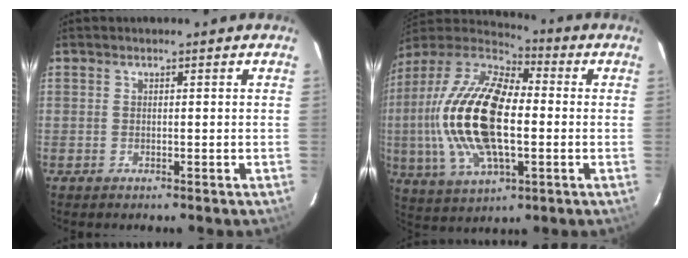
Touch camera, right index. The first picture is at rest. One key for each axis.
{"total": 23.9, "fx": -1.1, "fy": 11.3, "fz": 21.1, "tx": -0.440, "ty": 0.004, "tz": -0.024}